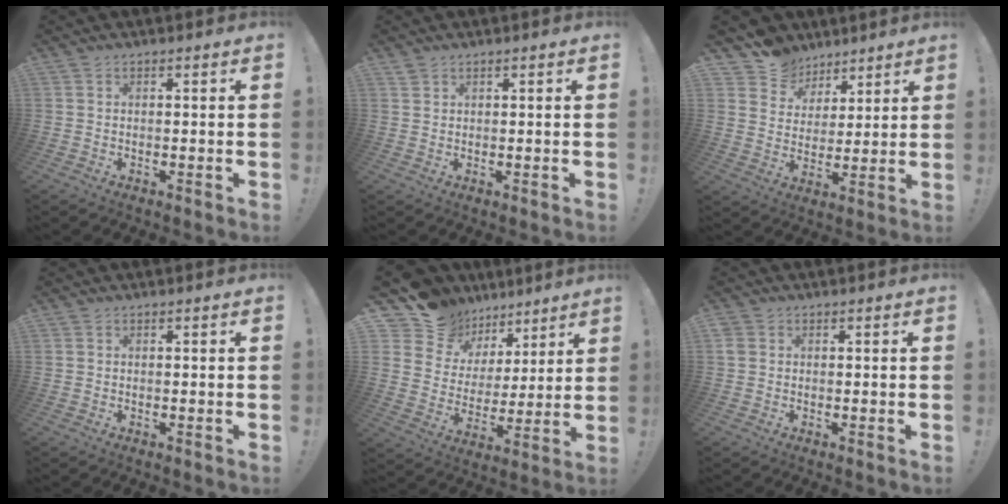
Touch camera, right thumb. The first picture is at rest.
{"total": 1.3, "force": [1.2, 0.4, 0.3], "torque": [0.002, -0.008, 0.023]}
{"total": 9.6, "force": [6.5, 7.0, 0.8], "torque": [-0.016, -0.053, 0.130]}
{"total": 0.0}
{"total": 11.5, "force": [9.0, 7.1, 0.9], "torque": [-0.024, -0.076, 0.174]}
{"total": 2.3, "force": [0.7, 1.9, 1.1], "torque": [-0.017, 0.003, 0.014]}